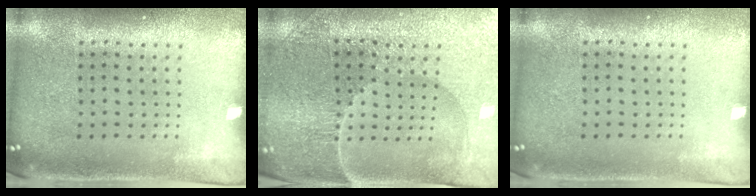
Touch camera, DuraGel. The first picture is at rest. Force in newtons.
{"total": 3.5, "press": 3.5, "slide": 0.3}
{"total": 0.0}